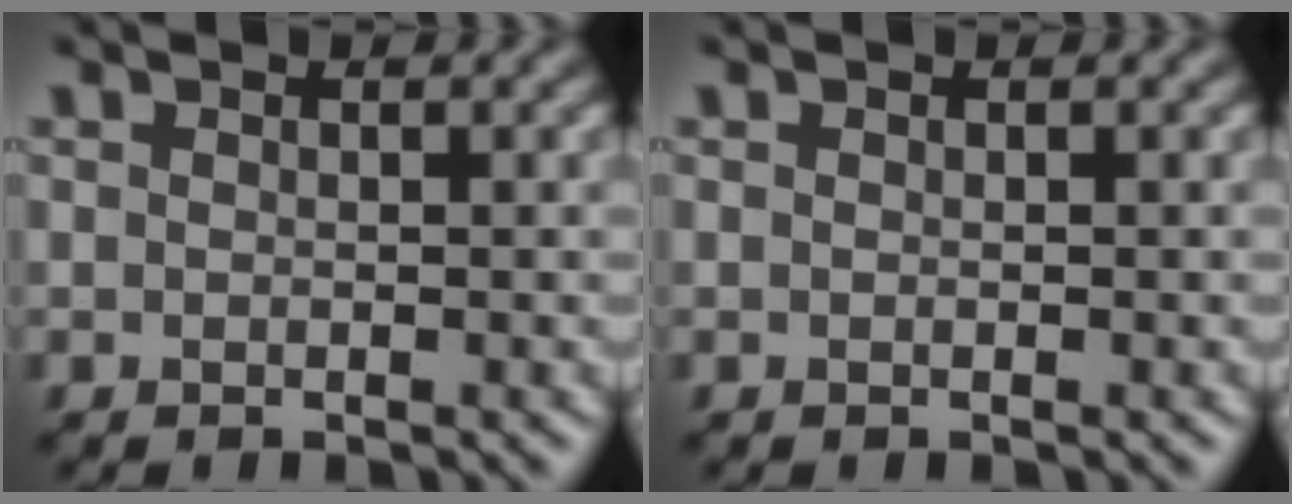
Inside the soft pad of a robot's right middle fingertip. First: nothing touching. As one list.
[{"total": 0.0}]